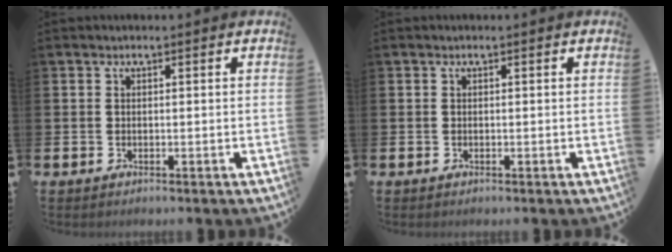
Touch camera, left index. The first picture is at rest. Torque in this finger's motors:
{"motor_torque": [-0.15, -0.18, 0.04, 0.01]}